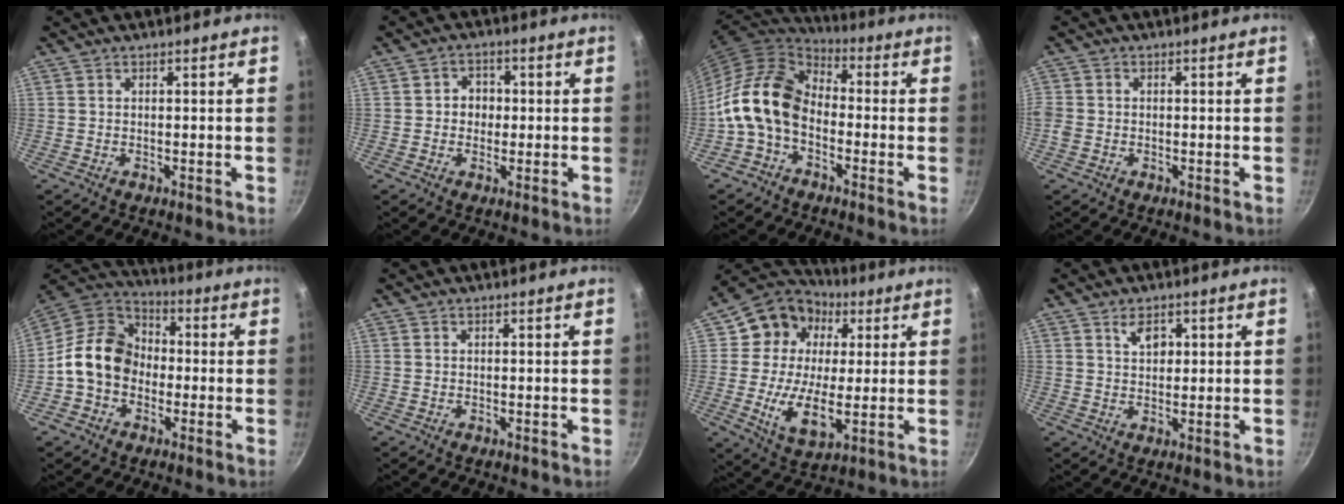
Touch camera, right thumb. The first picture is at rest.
{"total": 4.1, "force": [-0.1, 3.7, 1.8], "torque": [-0.001, 0.006, -0.006]}
{"total": 13.9, "force": [-3.1, 9.7, 9.4], "torque": [-0.154, 0.046, -0.083]}
{"total": 2.6, "force": [-0.7, 2.2, 1.2], "torque": [-0.023, 0.002, -0.016]}
{"total": 13.5, "force": [-1.8, 10.9, 7.8], "torque": [-0.095, 0.039, -0.051]}
{"total": 0.0}
{"total": 17.0, "force": [3.0, 13.0, 10.5], "torque": [-0.154, 0.006, 0.043]}
{"total": 3.8, "force": [1.6, 2.4, 2.5], "torque": [-0.027, -0.007, 0.028]}